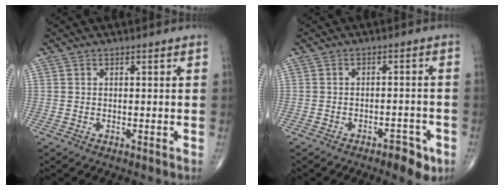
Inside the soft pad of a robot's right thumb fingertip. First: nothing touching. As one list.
[{"total": 4.9, "force": [-2.9, 1.9, 3.4], "torque": [-0.034, 0.013, -0.037]}]